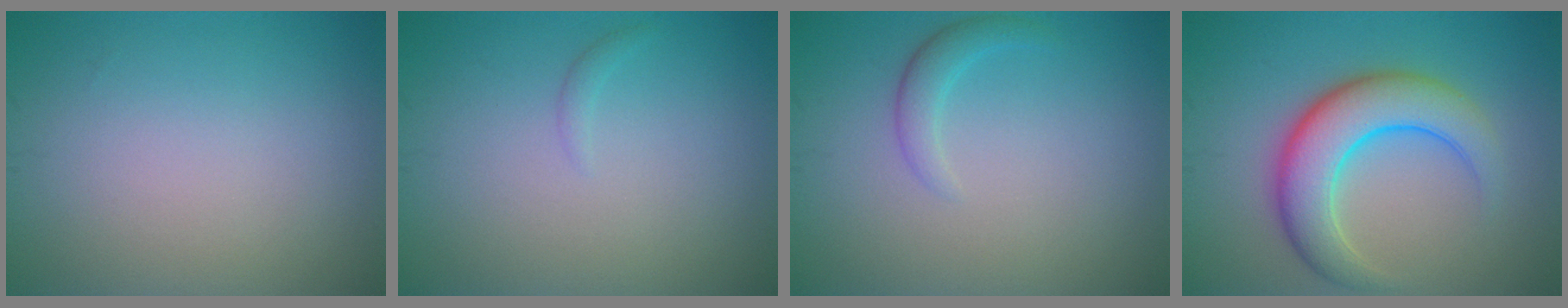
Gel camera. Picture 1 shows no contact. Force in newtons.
{"total": 0.6, "press": 0.6, "slide": 0.1}
{"total": 1.8, "press": 1.8, "slide": 0.1}
{"total": 6.9, "press": 6.9, "slide": 0.2}